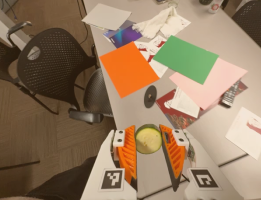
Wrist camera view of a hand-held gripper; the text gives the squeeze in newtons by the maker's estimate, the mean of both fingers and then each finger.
{"total": 10.1, "left": 10.2, "right": 10.0}